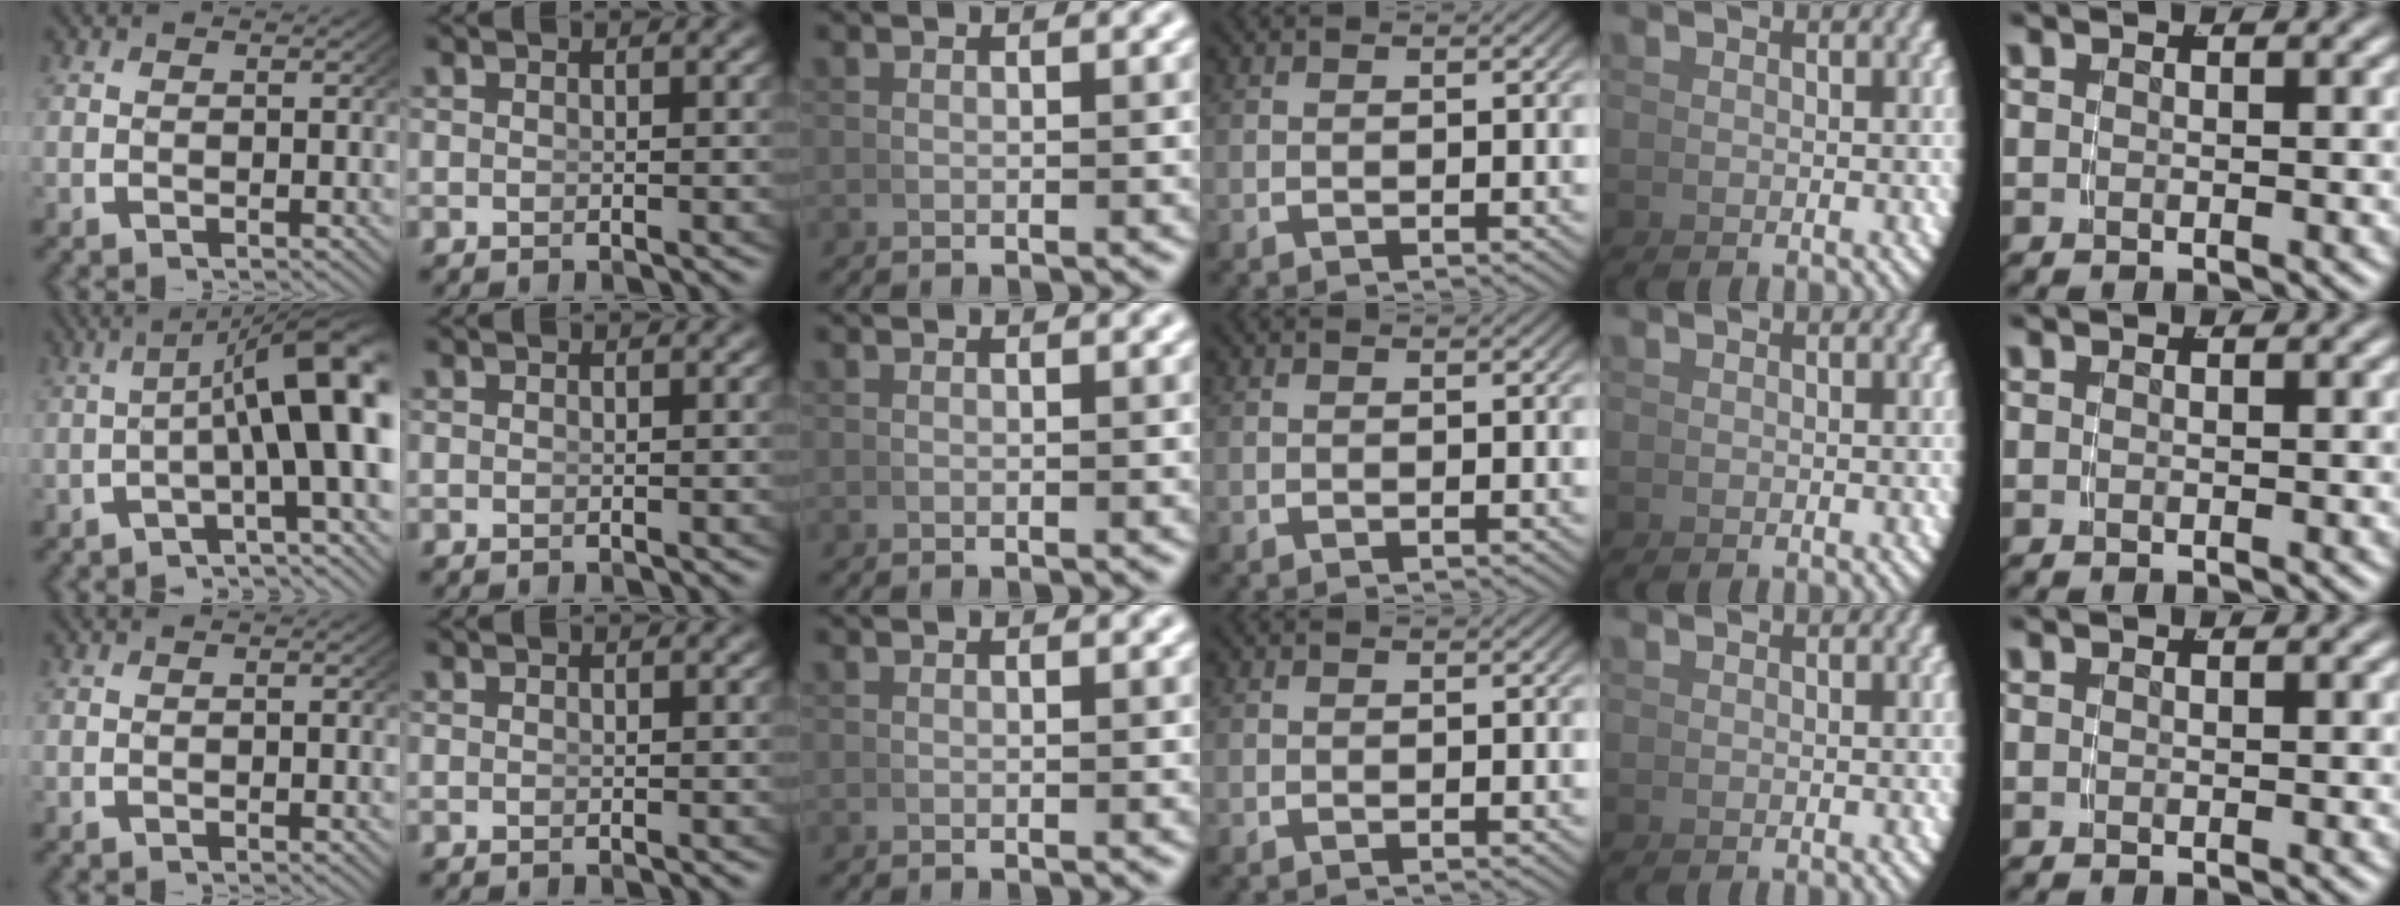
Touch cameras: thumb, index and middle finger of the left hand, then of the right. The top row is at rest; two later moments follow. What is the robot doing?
{"motion": "lift_and_place", "object": "dispenser bottle"}